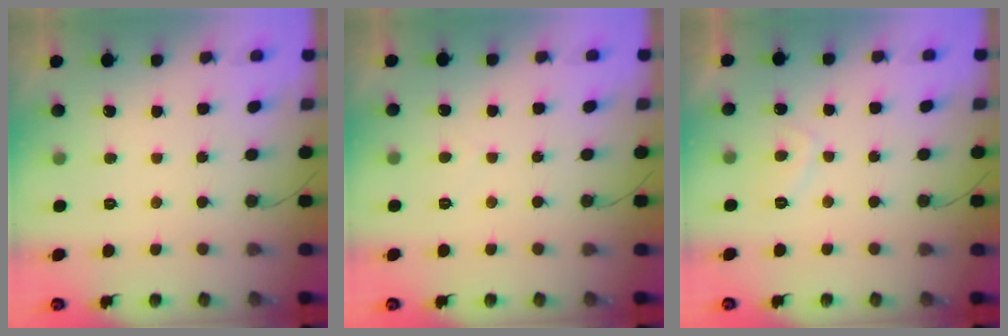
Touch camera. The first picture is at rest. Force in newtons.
{"total": 2.7, "press": 2.7, "slide": 0.2}
{"total": 2.4, "press": 2.4, "slide": 0.6}